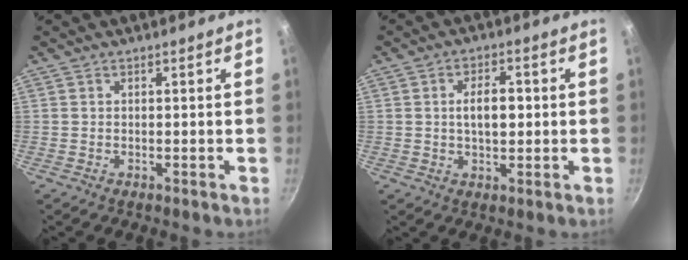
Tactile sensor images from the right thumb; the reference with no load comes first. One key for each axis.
{"total": 6.0, "fx": 0.3, "fy": 3.2, "fz": 5.1, "tx": -0.068, "ty": 0.009, "tz": 0.004}